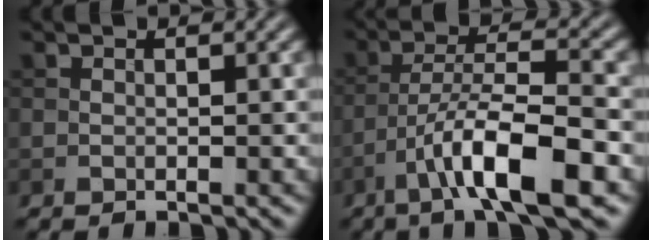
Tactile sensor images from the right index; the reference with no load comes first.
{"total": 9.0, "force": [-4.6, 1.9, 7.5], "torque": [-0.125, 0.013, -0.083]}